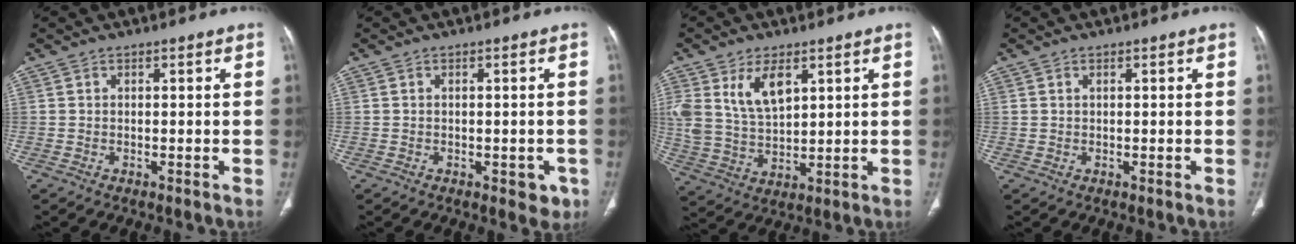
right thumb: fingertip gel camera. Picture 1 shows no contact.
{"total": 3.2, "force": [-1.2, 1.9, 2.3], "torque": [-0.008, 0.002, -0.009]}
{"total": 10.6, "force": [4.9, 5.7, 7.4], "torque": [-0.135, -0.018, 0.108]}
{"total": 0.5, "force": [0.3, 0.2, 0.3], "torque": [-0.009, 0.004, 0.009]}